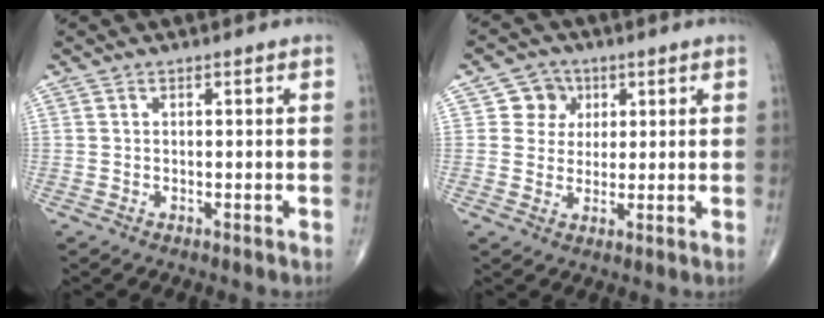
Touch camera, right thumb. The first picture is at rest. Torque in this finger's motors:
{"motor_torque": [-0.25, 0.37, -0.13, 0.03, 0.07]}